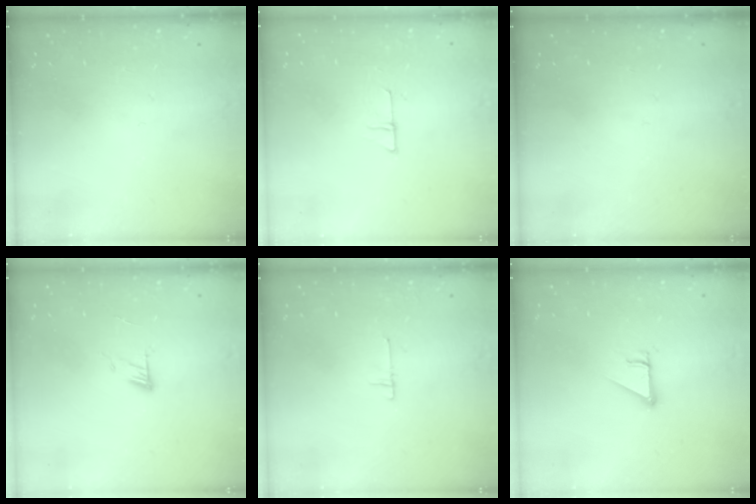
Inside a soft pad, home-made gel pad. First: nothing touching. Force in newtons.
{"total": 4.5, "press": 4.5, "slide": 0.4}
{"total": 0.0}
{"total": 6.2, "press": 6.2, "slide": 0.6}
{"total": 4.5, "press": 4.5, "slide": 0.4}
{"total": 2.5, "press": 2.5, "slide": 0.1}